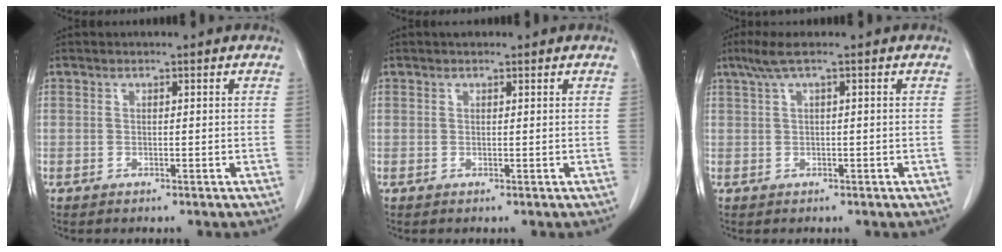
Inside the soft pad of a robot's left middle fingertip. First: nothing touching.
{"total": 1.0, "force": [0.8, 0.4, 0.4], "torque": [-0.013, 0.008, 0.013]}
{"total": 2.7, "force": [1.3, -0.2, 2.3], "torque": [-0.059, 0.022, 0.032]}